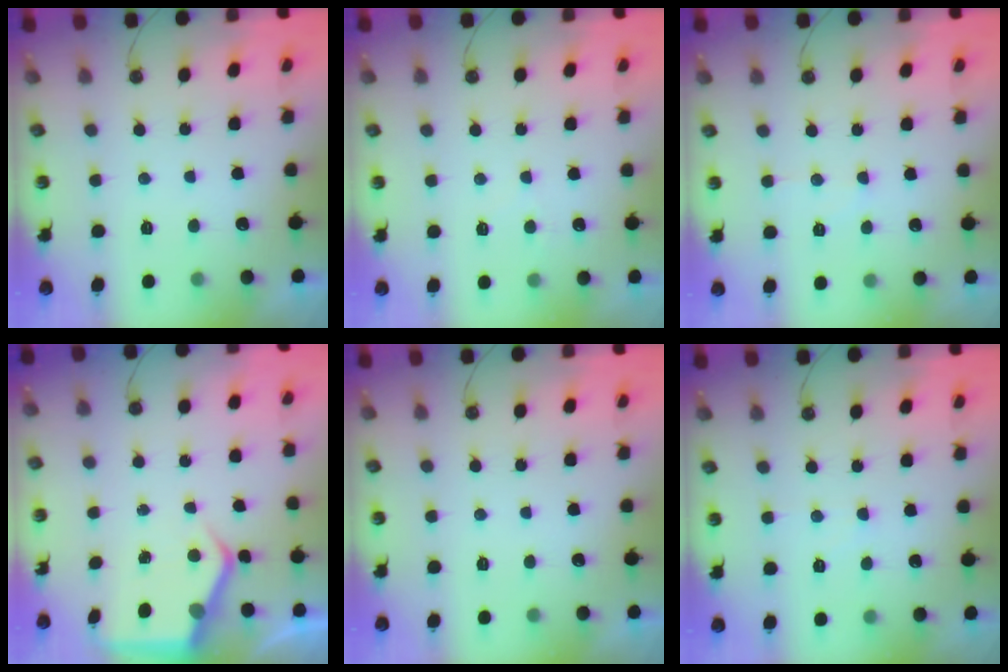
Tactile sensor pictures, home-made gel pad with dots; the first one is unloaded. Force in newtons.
{"total": 4.8, "press": 4.7, "slide": 0.6}
{"total": 7.1, "press": 7.0, "slide": 0.8}
{"total": 4.9, "press": 4.9, "slide": 0.2}
{"total": 0.0}
{"total": 2.7, "press": 2.6, "slide": 0.6}